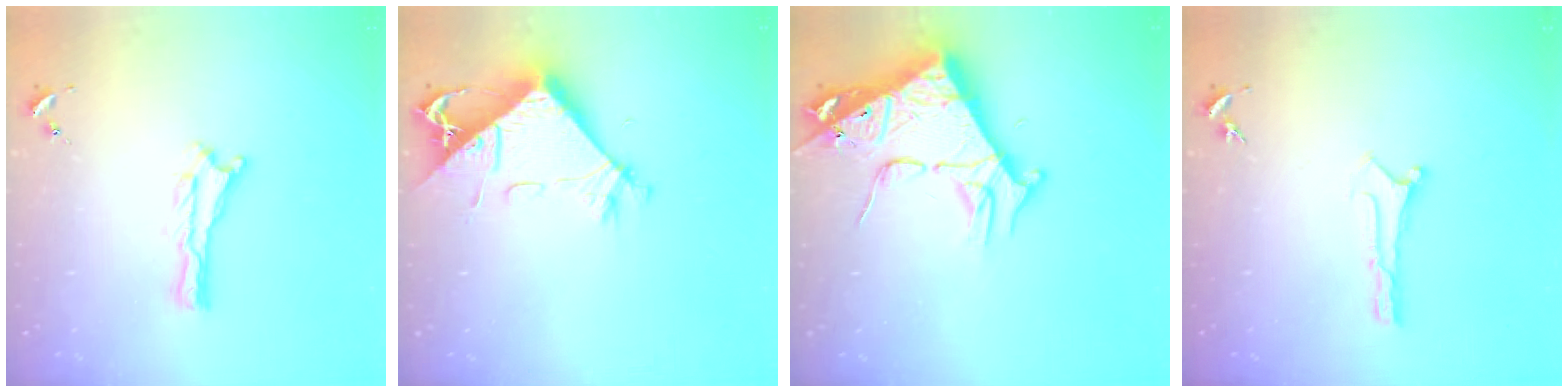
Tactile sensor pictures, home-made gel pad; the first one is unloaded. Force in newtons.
{"total": 9.3, "press": 9.2, "slide": 0.9}
{"total": 10.3, "press": 10.2, "slide": 1.3}
{"total": 0.0}